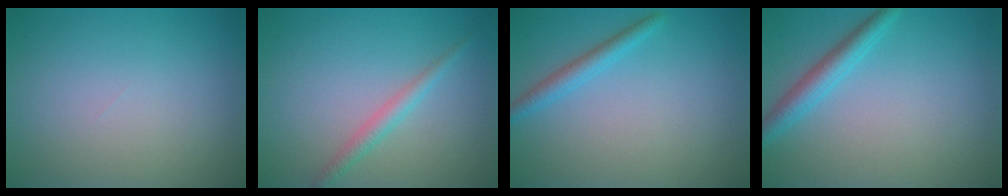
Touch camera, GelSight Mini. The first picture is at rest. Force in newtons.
{"total": 1.8, "press": 1.8, "slide": 0.0}
{"total": 1.9, "press": 1.9, "slide": 0.1}
{"total": 2.7, "press": 2.7, "slide": 0.0}